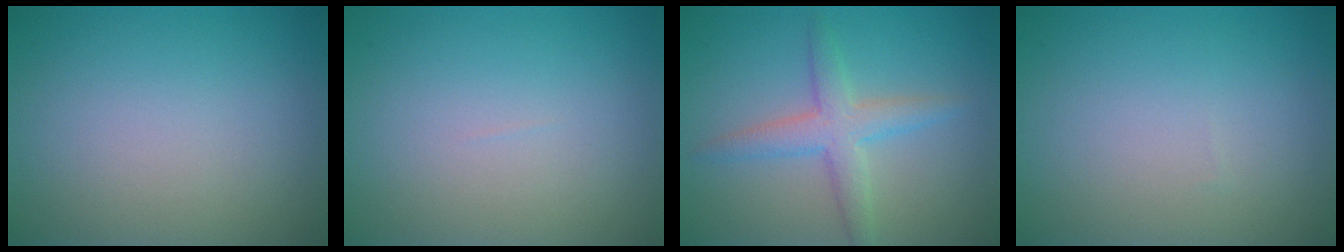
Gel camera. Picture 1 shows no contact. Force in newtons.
{"total": 0.0}
{"total": 3.4, "press": 3.4, "slide": 0.2}
{"total": 0.0}